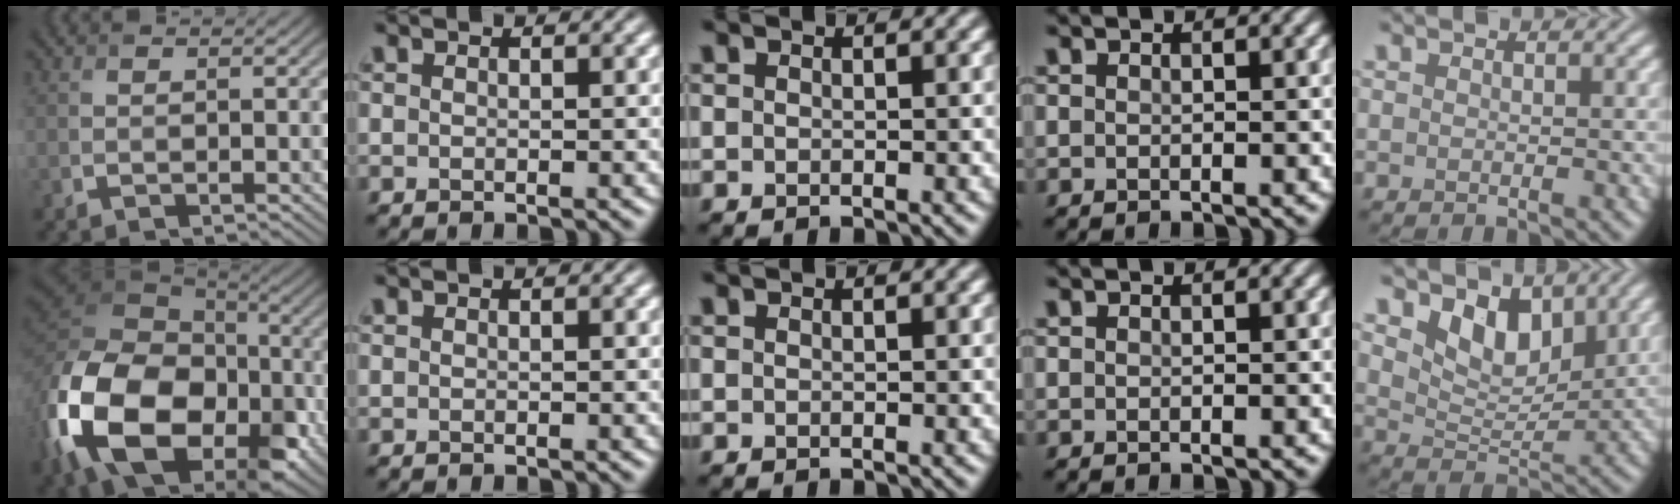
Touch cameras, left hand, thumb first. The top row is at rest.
{"thumb": {"total": 20.5, "force": [-6.8, 13.7, 13.6], "torque": [-0.325, -0.034, -0.122]}, "little": {"total": 4.8, "force": [2.9, 2.6, 2.7], "torque": [-0.058, -0.013, 0.045]}}